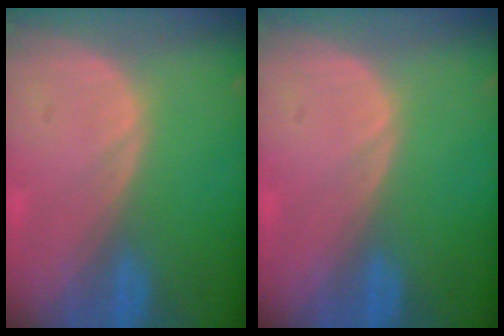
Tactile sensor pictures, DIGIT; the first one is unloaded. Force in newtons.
{"total": 0.0}